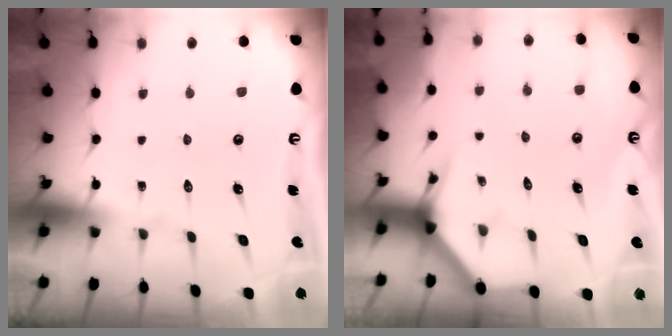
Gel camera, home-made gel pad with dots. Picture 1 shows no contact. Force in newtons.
{"total": 3.9, "press": 3.9, "slide": 0.4}